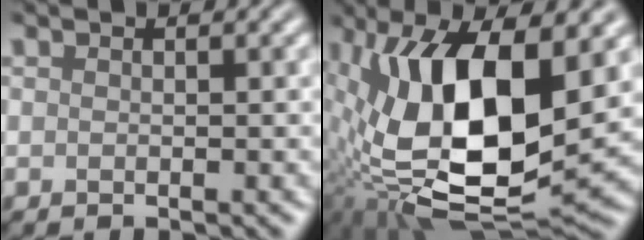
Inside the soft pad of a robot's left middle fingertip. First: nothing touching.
{"total": 15.0, "force": [2.4, 6.7, 13.2], "torque": [-0.233, -0.001, 0.045]}